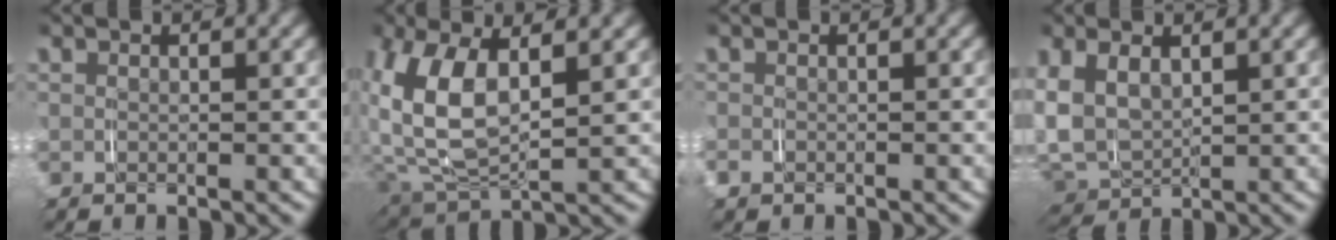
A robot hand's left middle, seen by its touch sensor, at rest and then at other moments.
{"total": 8.3, "force": [1.6, 5.1, 6.4], "torque": [-0.177, -0.010, 0.041]}
{"total": 1.7, "force": [-0.9, 1.4, 0.5], "torque": [-0.018, -0.007, -0.016]}
{"total": 9.6, "force": [0.2, 8.3, 4.7], "torque": [-0.159, -0.029, 0.010]}